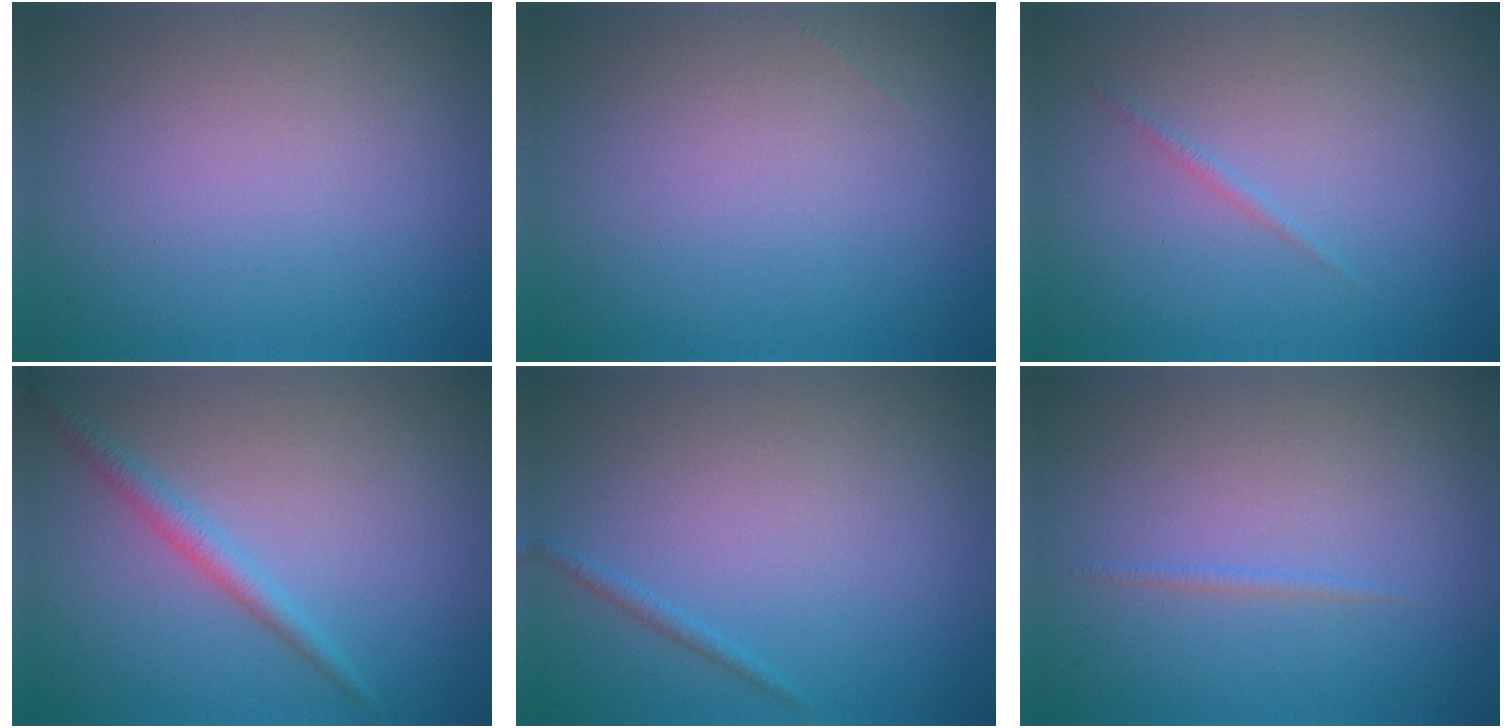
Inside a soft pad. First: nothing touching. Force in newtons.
{"total": 0.0}
{"total": 0.5, "press": 0.5, "slide": 0.1}
{"total": 1.8, "press": 1.8, "slide": 0.1}
{"total": 0.6, "press": 0.6, "slide": 0.1}
{"total": 0.5, "press": 0.5, "slide": 0.1}